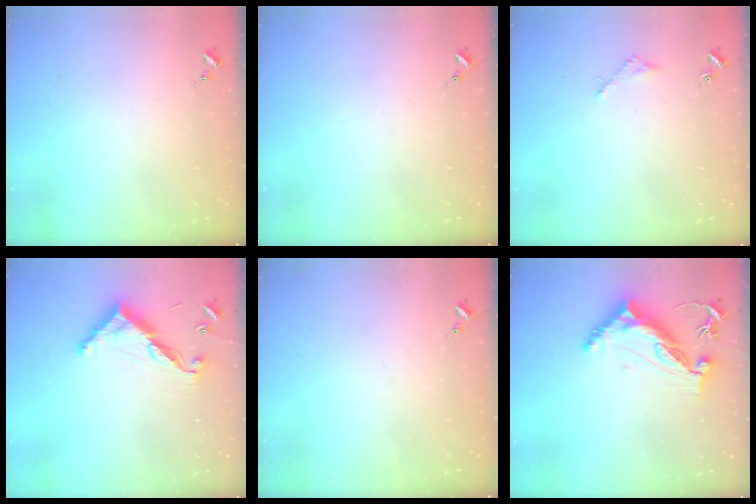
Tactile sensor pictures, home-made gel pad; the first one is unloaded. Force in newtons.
{"total": 0.0}
{"total": 1.6, "press": 1.6, "slide": 0.2}
{"total": 10.9, "press": 10.9, "slide": 0.4}
{"total": 0.0}
{"total": 10.7, "press": 10.6, "slide": 1.2}